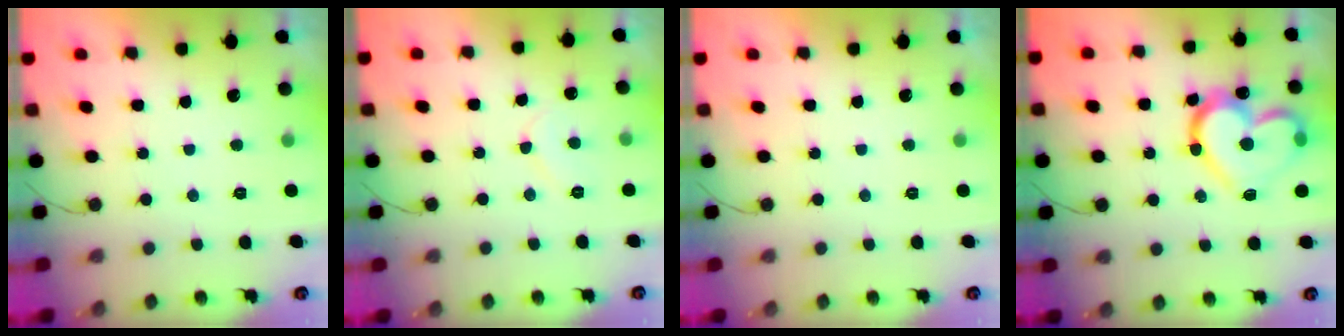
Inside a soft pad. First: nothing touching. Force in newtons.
{"total": 6.7, "press": 6.7, "slide": 0.5}
{"total": 0.0}
{"total": 17.8, "press": 17.7, "slide": 1.9}